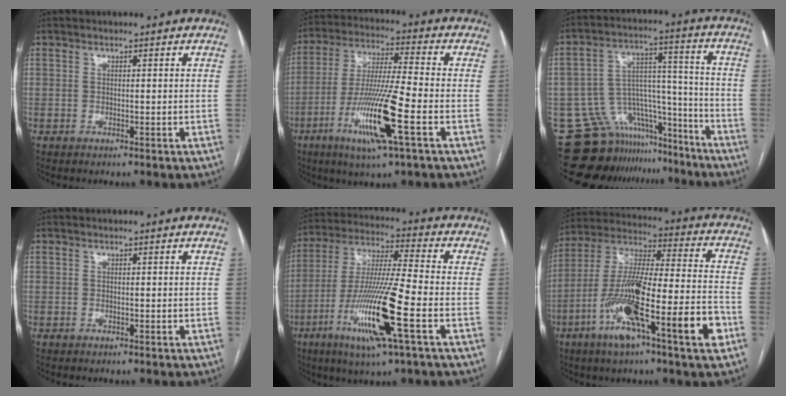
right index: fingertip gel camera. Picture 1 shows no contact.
{"total": 14.2, "force": [-5.2, 0.1, 13.2], "torque": [-0.264, -0.020, -0.099]}
{"total": 14.4, "force": [-12.6, 6.8, 0.7], "torque": [-0.001, 0.081, -0.191]}
{"total": 0.0}
{"total": 16.3, "force": [-5.9, 0.2, 15.2], "torque": [-0.307, -0.021, -0.111]}
{"total": 21.3, "force": [-8.5, 1.9, 19.4], "torque": [-0.332, -0.011, -0.148]}